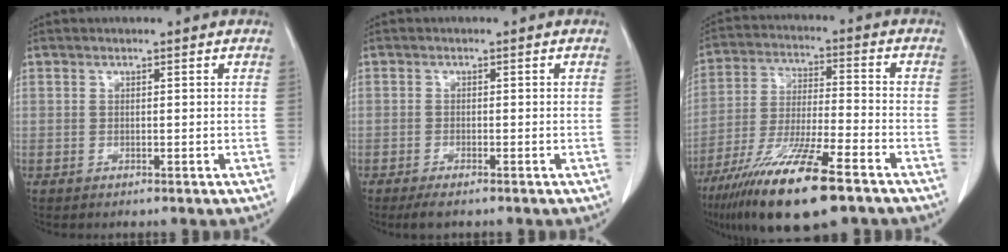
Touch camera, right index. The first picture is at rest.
{"total": 2.5, "force": [-1.9, 0.4, 1.6], "torque": [-0.027, -0.005, -0.031]}
{"total": 16.9, "force": [-10.8, 2.1, 12.8], "torque": [-0.245, -0.042, -0.197]}